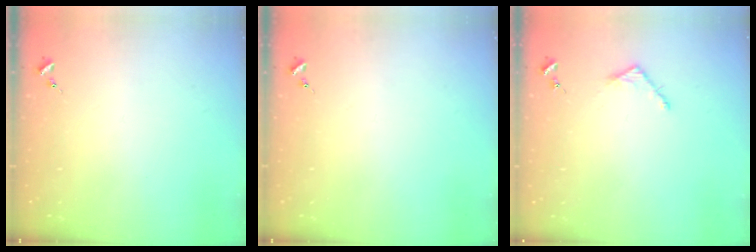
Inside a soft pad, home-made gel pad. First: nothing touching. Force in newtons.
{"total": 0.0}
{"total": 3.5, "press": 3.5, "slide": 0.3}